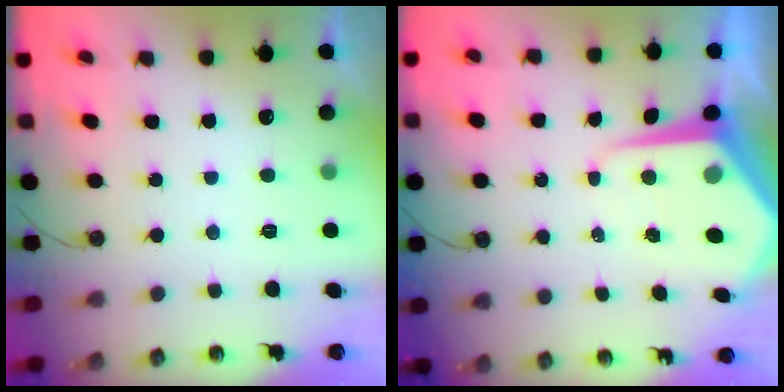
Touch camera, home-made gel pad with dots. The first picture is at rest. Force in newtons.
{"total": 8.9, "press": 8.9, "slide": 0.7}